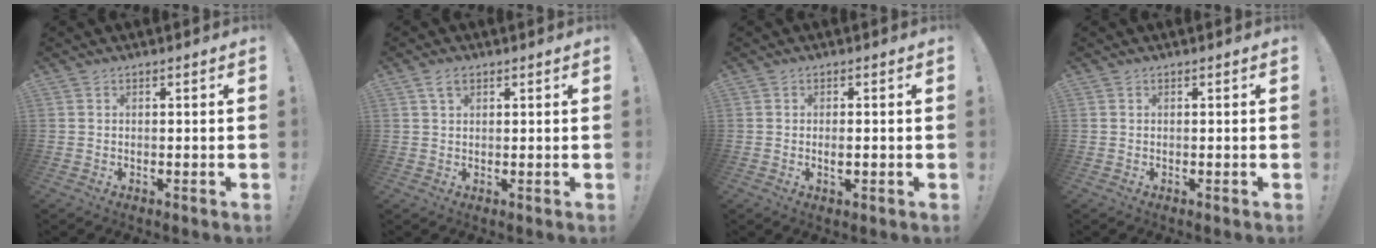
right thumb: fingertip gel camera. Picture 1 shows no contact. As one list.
[{"total": 3.0, "force": [1.7, 1.8, 1.8], "torque": [-0.026, -0.001, 0.029]}, {"total": 1.5, "force": [-0.4, 0.5, 1.3], "torque": [-0.012, -0.004, -0.009]}, {"total": 0.0}]